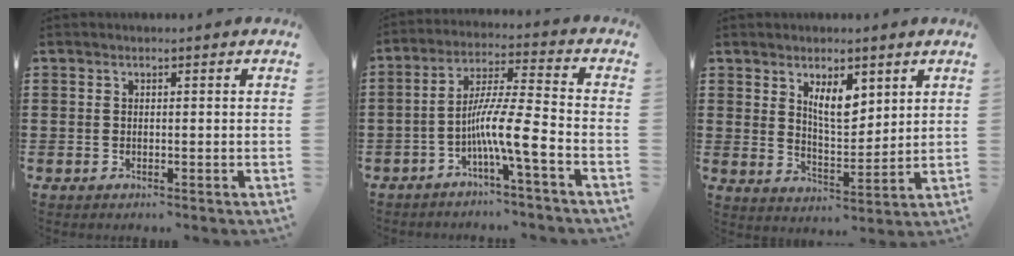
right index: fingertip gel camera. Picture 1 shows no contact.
{"total": 9.6, "force": [-3.9, 0.4, 8.8], "torque": [-0.163, -0.009, -0.073]}
{"total": 6.4, "force": [3.4, 2.4, 4.8], "torque": [-0.085, -0.008, 0.056]}